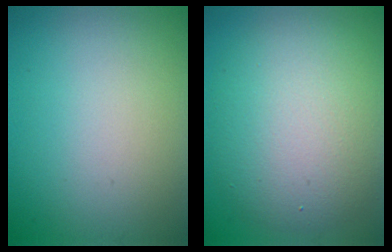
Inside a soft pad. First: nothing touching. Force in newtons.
{"total": 8.4, "press": 8.4, "slide": 0.6}